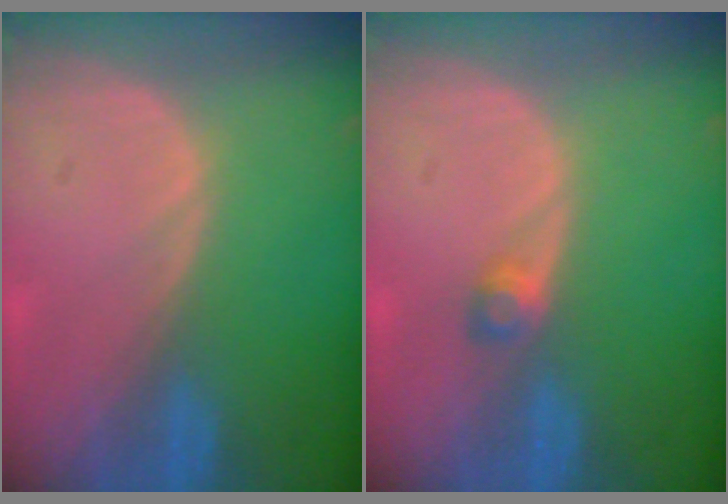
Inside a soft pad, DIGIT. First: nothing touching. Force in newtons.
{"total": 2.0, "press": 1.7, "slide": 1.1}